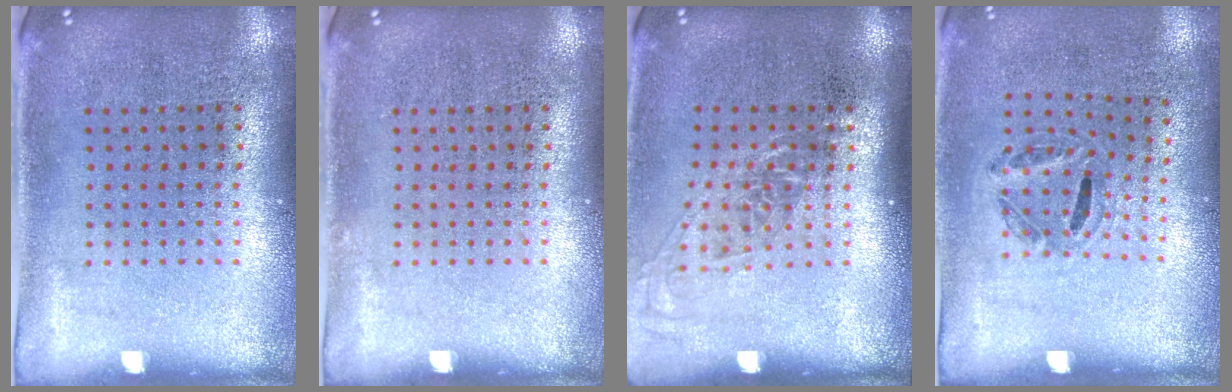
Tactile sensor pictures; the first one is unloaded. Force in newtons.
{"total": 0.0}
{"total": 1.3, "press": 1.0, "slide": 0.8}
{"total": 1.1, "press": 0.6, "slide": 0.9}